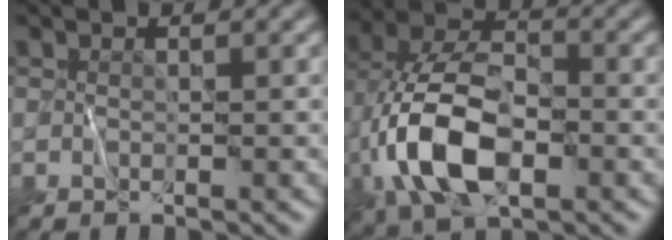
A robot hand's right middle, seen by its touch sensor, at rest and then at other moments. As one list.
[{"total": 10.2, "force": [-2.9, 5.6, 8.1], "torque": [-0.176, 0.003, -0.067]}]